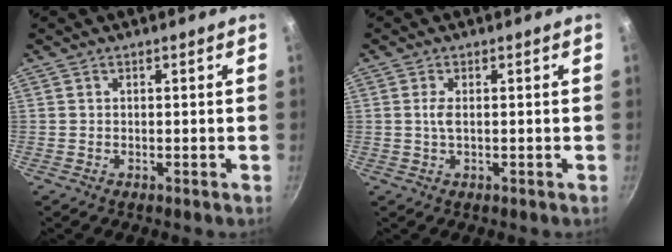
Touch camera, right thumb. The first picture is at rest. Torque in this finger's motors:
{"motor_torque": [0.56, 0.19, 0.54, -0.34, 0.11]}